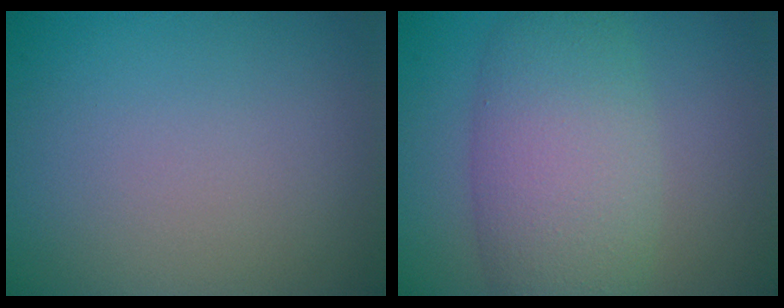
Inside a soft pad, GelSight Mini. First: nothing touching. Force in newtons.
{"total": 7.4, "press": 7.3, "slide": 0.4}